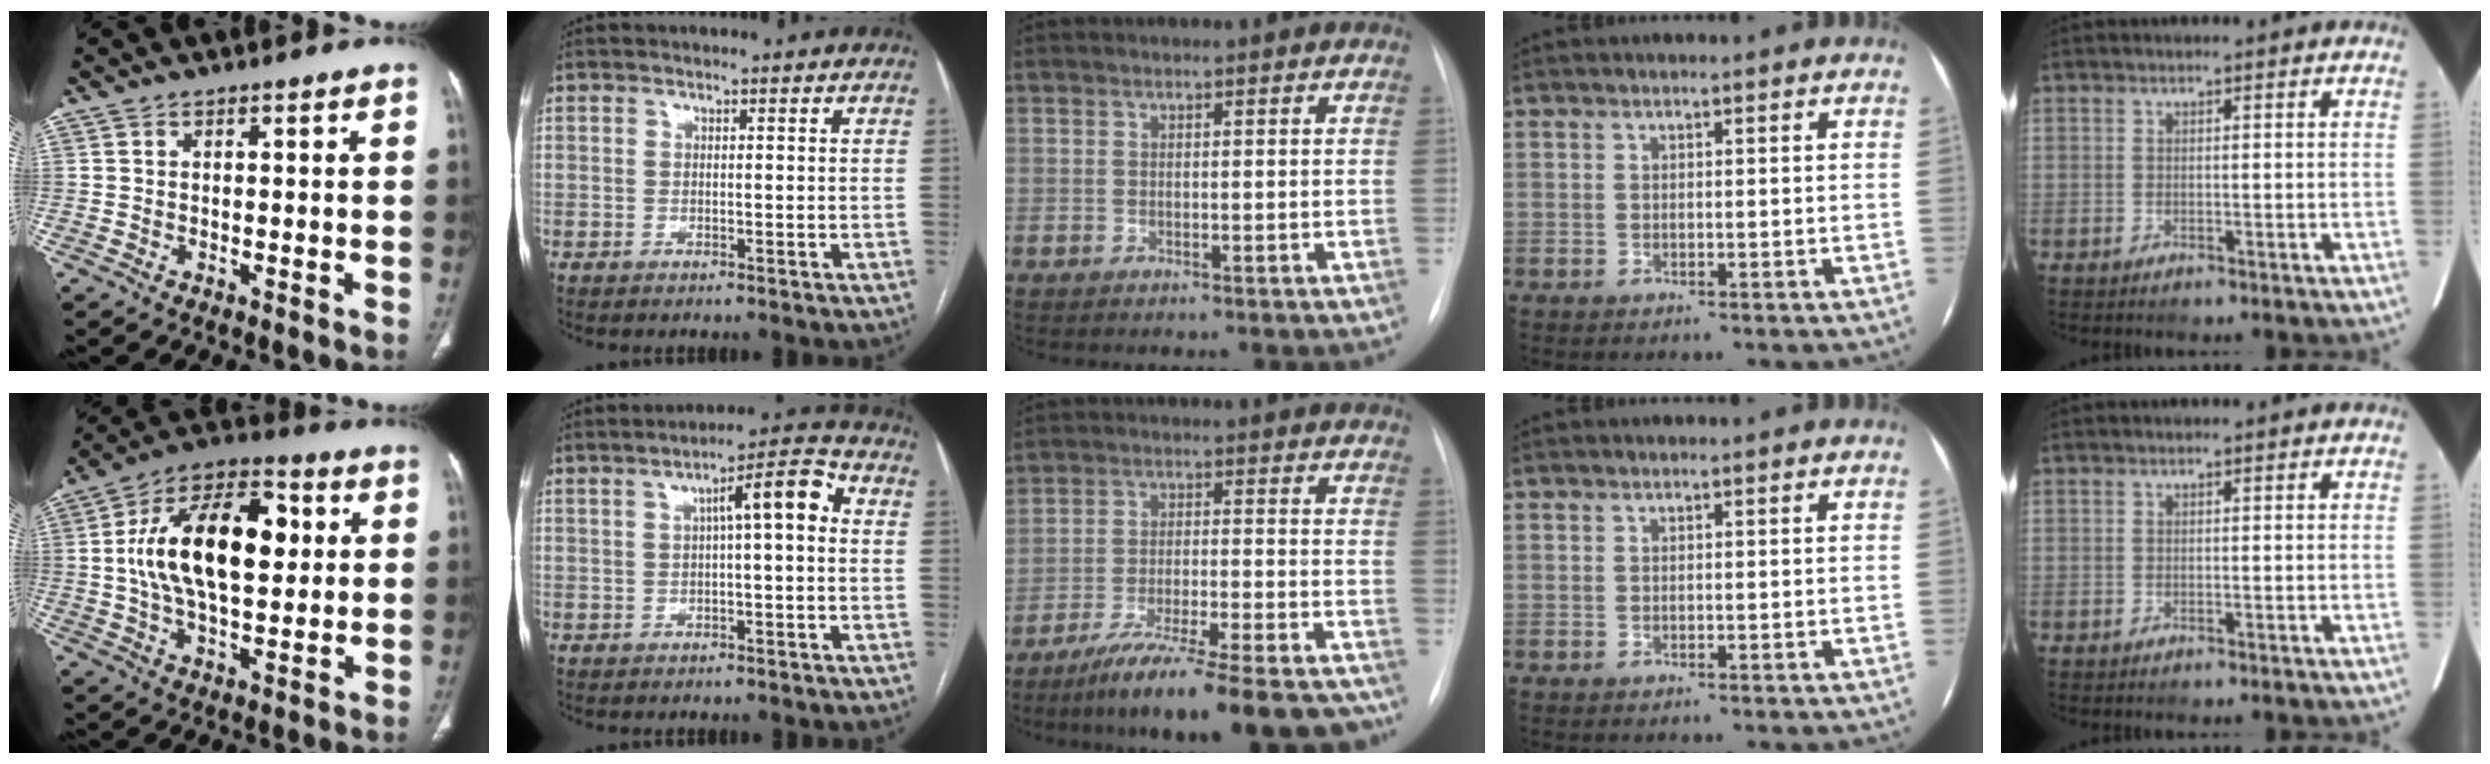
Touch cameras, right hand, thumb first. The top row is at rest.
{"thumb": {"total": 20.9, "force": [2.9, 10.9, 17.6], "torque": [-0.286, 0.019, 0.045]}, "index": {"total": 7.2, "force": [1.0, 1.1, 7.0], "torque": [-0.104, 0.029, 0.010]}, "middle": {"total": 19.2, "force": [-16.1, 2.0, 10.3], "torque": [-0.117, -0.008, -0.241]}}